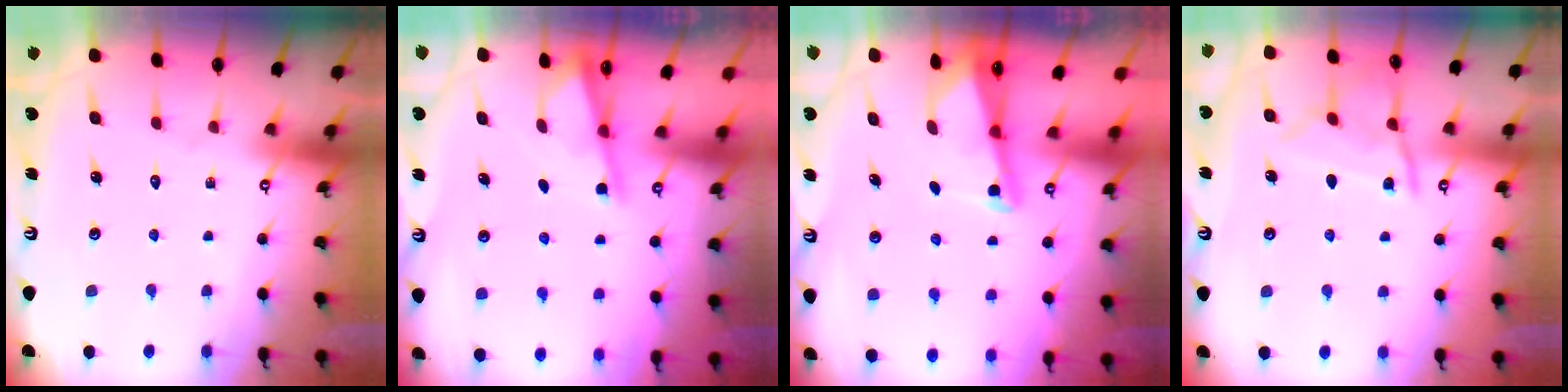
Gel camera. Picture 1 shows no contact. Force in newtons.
{"total": 2.0, "press": 2.0, "slide": 0.4}
{"total": 2.2, "press": 2.2, "slide": 0.3}
{"total": 9.0, "press": 9.0, "slide": 1.0}